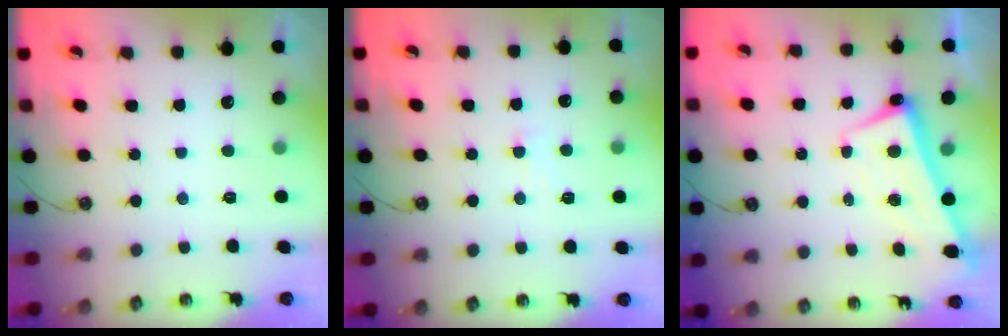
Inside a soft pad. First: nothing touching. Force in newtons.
{"total": 0.8, "press": 0.6, "slide": 0.6}
{"total": 2.8, "press": 2.7, "slide": 0.7}